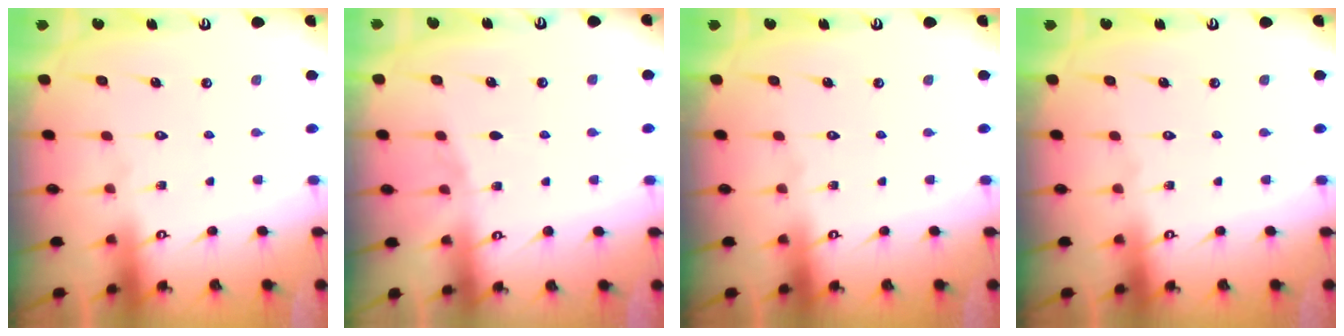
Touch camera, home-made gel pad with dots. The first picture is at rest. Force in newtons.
{"total": 2.8, "press": 2.7, "slide": 0.3}
{"total": 0.0}
{"total": 0.0}